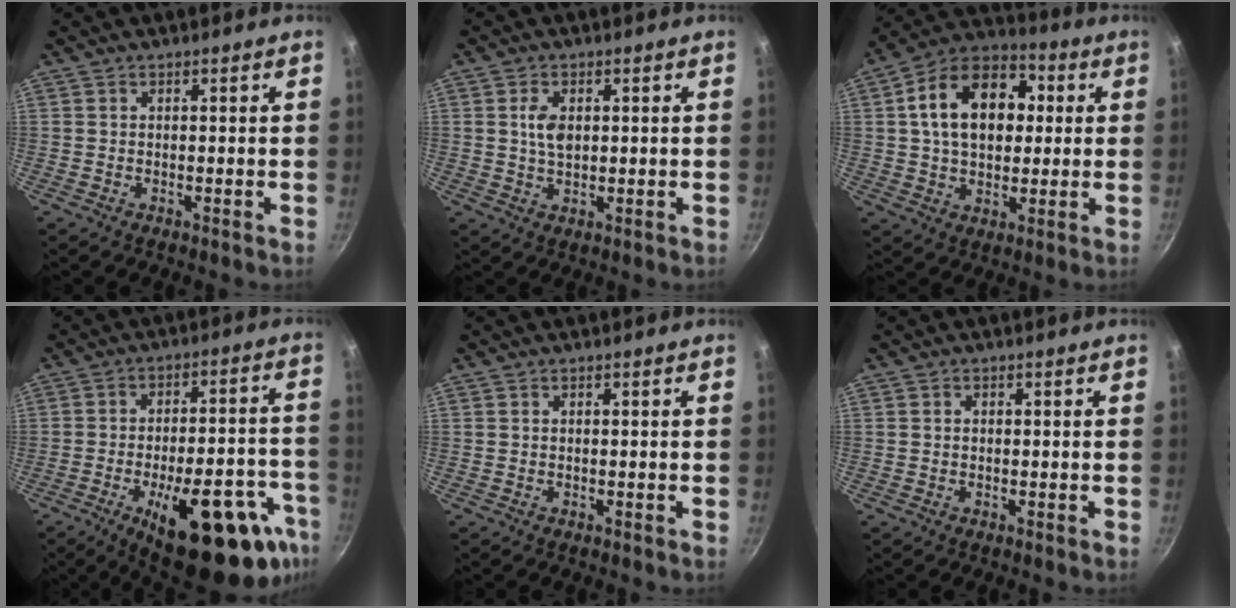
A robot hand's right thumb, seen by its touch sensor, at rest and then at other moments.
{"total": 4.3, "force": [0.8, 2.6, 3.3], "torque": [-0.054, -0.004, 0.015]}
{"total": 18.2, "force": [3.1, 12.5, 12.8], "torque": [-0.181, 0.026, 0.035]}
{"total": 25.3, "force": [-12.4, 9.7, 19.8], "torque": [-0.210, 0.046, -0.166]}
{"total": 0.0}
{"total": 0.7, "force": [-0.1, 0.6, 0.3], "torque": [-0.006, 0.004, -0.001]}